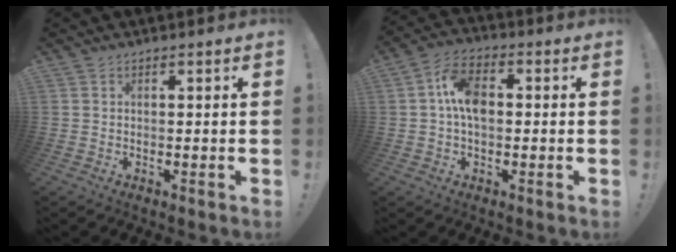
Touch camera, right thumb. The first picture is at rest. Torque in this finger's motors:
{"motor_torque": [1.52, 1.55, 0.71, -0.91, 0.38]}